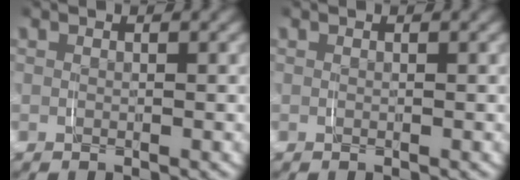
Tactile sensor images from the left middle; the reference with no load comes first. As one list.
[{"total": 0.0}]